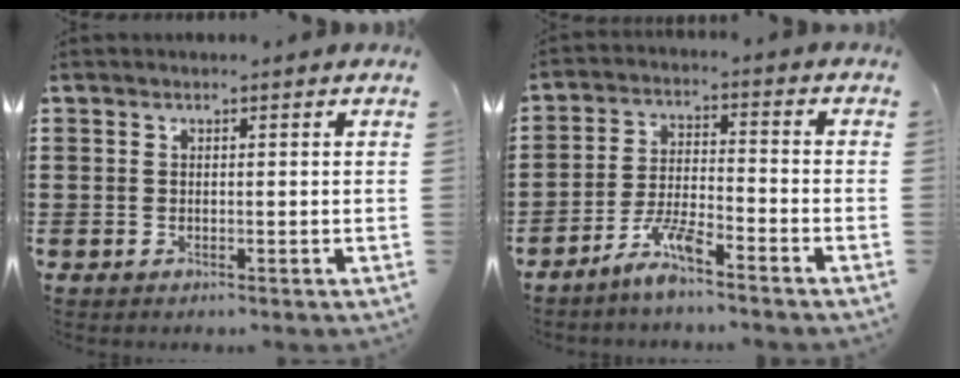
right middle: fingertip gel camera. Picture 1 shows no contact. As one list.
[{"total": 6.0, "force": [-4.8, 0.6, 3.4], "torque": [-0.078, -0.003, -0.094]}]